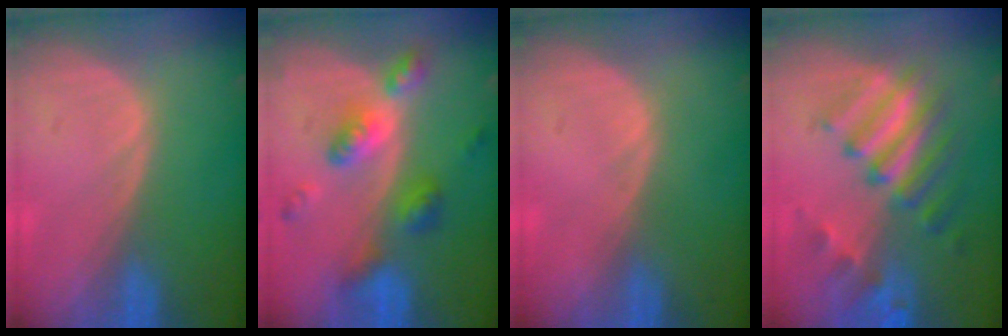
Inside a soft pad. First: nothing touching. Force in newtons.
{"total": 7.1, "press": 7.0, "slide": 0.6}
{"total": 0.0}
{"total": 9.5, "press": 8.4, "slide": 4.5}